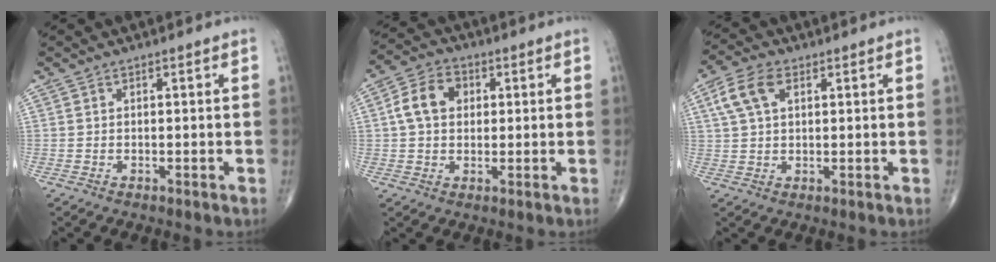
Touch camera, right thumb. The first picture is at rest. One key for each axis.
{"total": 8.0, "fx": 1.4, "fy": 5.9, "fz": 5.2, "tx": -0.084, "ty": 0.015, "tz": 0.018}
{"total": 7.1, "fx": 2.6, "fy": 4.1, "fz": 5.2, "tx": -0.110, "ty": 0.013, "tz": 0.051}